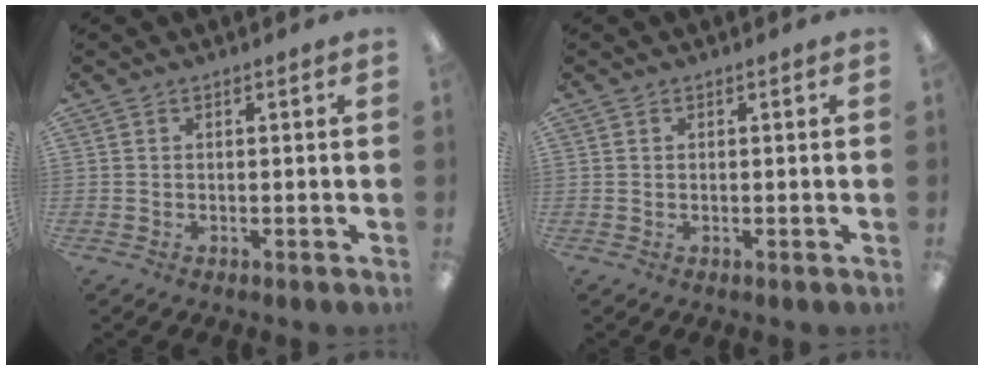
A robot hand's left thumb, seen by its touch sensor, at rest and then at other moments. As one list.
[{"total": 0.0}]